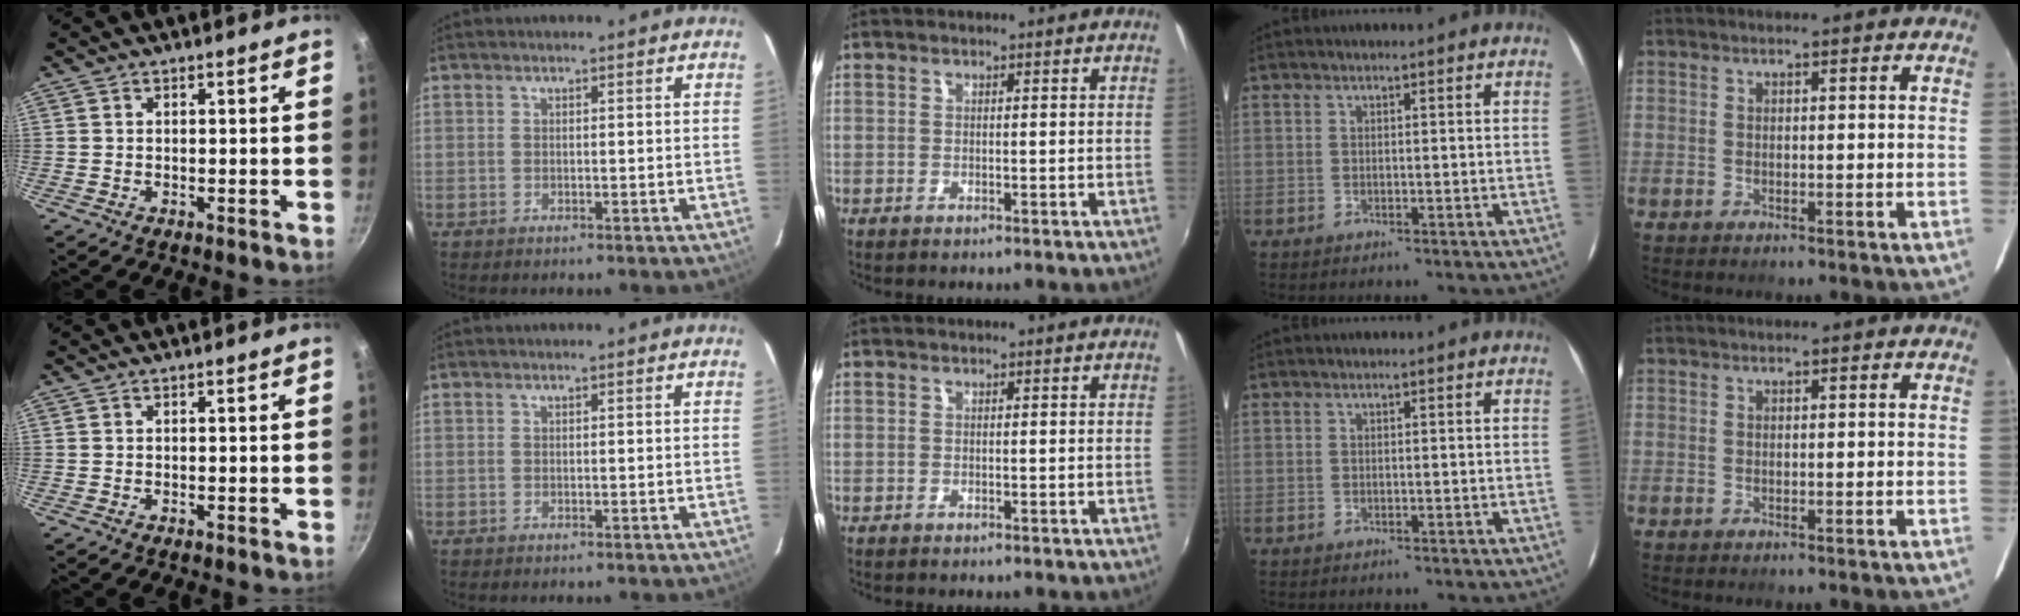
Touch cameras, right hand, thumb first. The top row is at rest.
{}